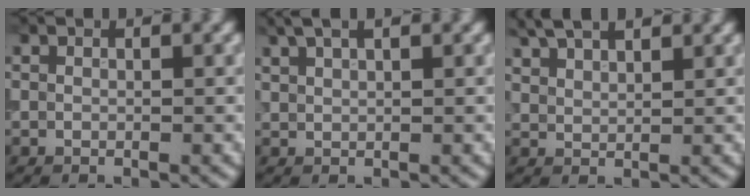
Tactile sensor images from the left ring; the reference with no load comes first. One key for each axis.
{"total": 3.2, "fx": 2.2, "fy": 1.0, "fz": 2.0, "tx": -0.031, "ty": 0.012, "tz": 0.033}
{"total": 4.6, "fx": 3.6, "fy": 1.4, "fz": 2.3, "tx": -0.043, "ty": 0.017, "tz": 0.052}